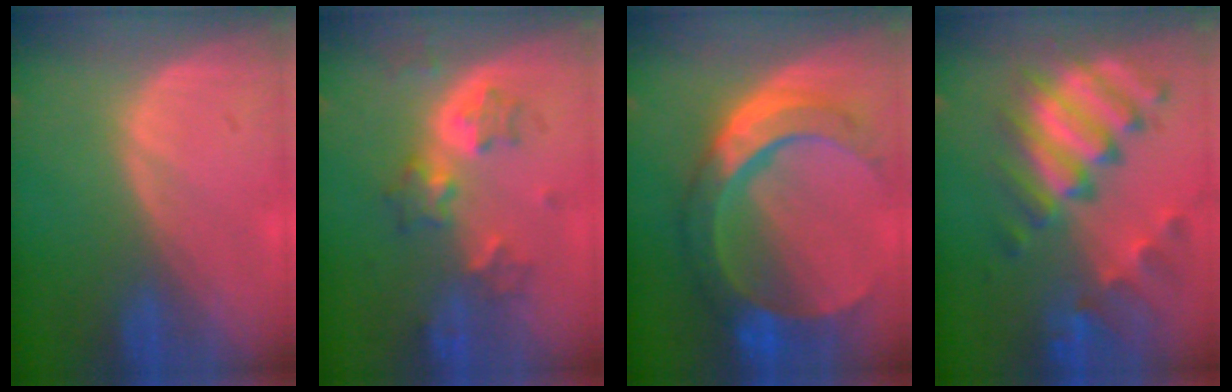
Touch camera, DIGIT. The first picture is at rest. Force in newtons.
{"total": 6.5, "press": 5.7, "slide": 3.2}
{"total": 10.9, "press": 10.8, "slide": 1.1}
{"total": 11.6, "press": 10.0, "slide": 6.0}